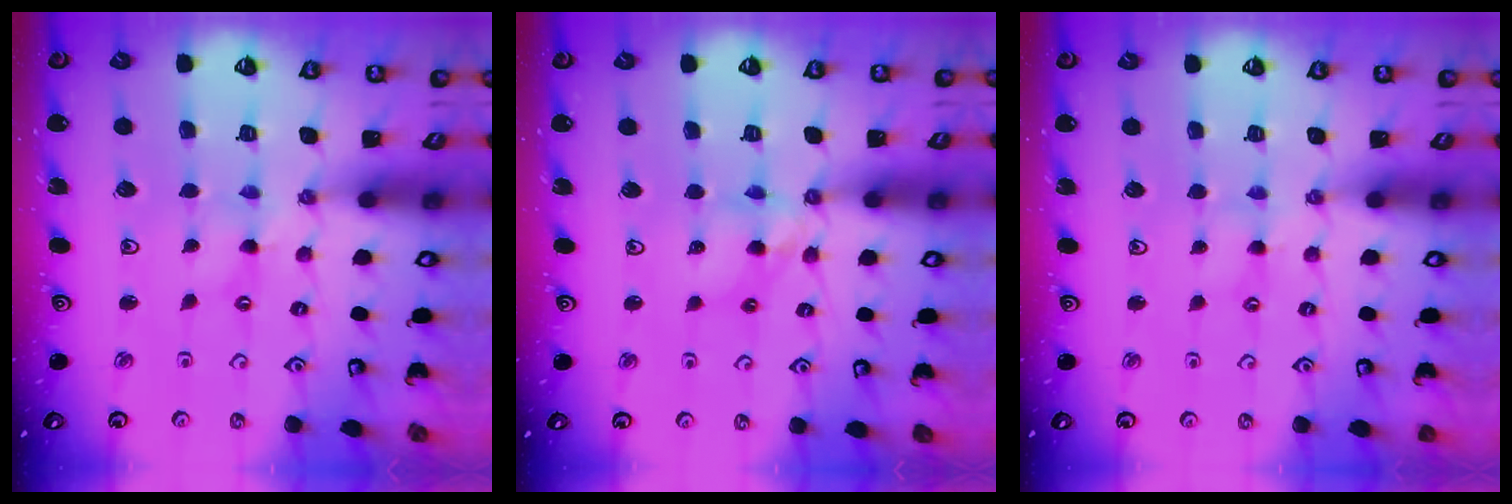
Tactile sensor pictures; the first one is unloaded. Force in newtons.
{"total": 8.6, "press": 8.5, "slide": 0.8}
{"total": 2.5, "press": 2.5, "slide": 0.4}